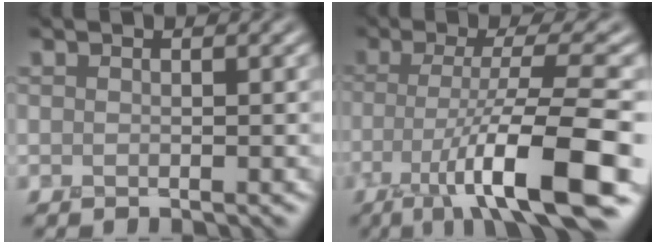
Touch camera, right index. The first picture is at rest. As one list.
[{"total": 10.1, "force": [-3.9, 1.7, 9.1], "torque": [-0.141, 0.001, -0.070]}]